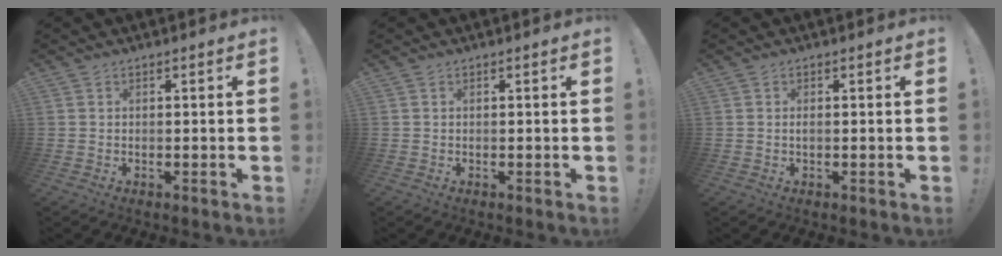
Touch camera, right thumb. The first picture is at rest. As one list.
[{"total": 0.0}, {"total": 0.6, "force": [-0.3, 0.1, 0.5], "torque": [-0.012, 0.002, -0.005]}]